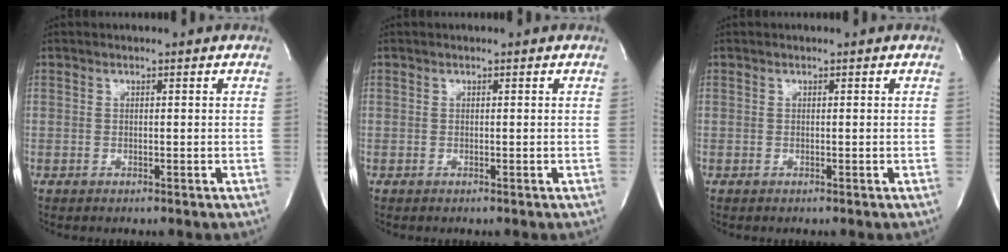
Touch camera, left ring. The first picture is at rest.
{"total": 0.0}
{"total": 0.0}